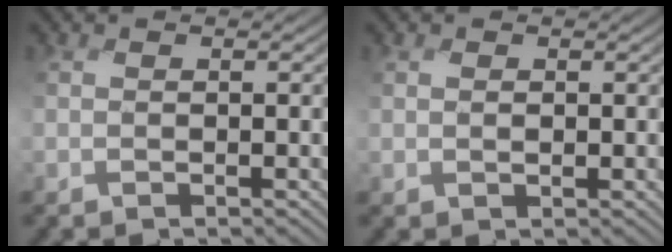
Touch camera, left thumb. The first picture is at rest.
{"total": 0.9, "force": [0.1, 0.6, 0.6], "torque": [-0.012, -0.002, 0.001]}